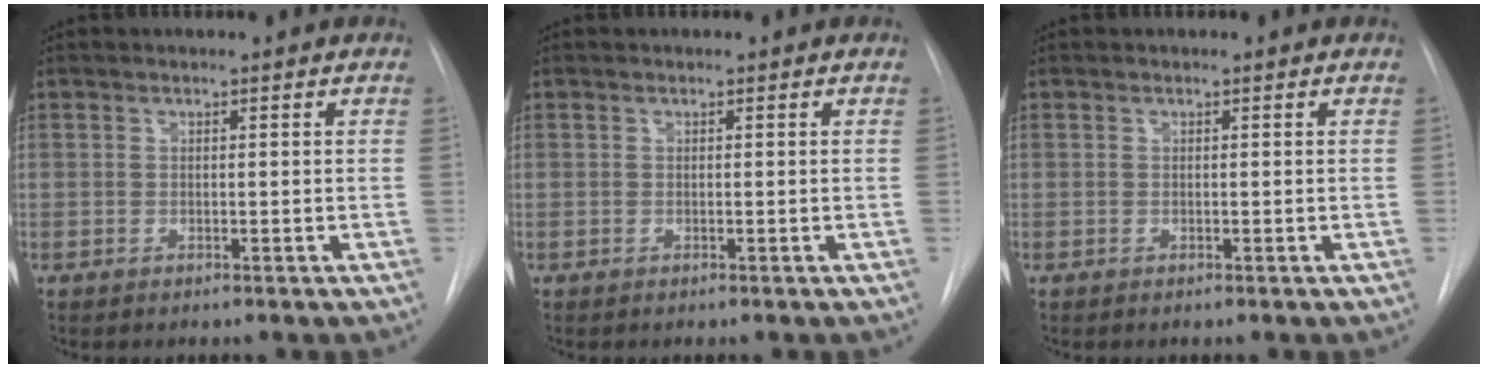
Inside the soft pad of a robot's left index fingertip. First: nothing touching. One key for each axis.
{"total": 0.0}
{"total": 0.0}